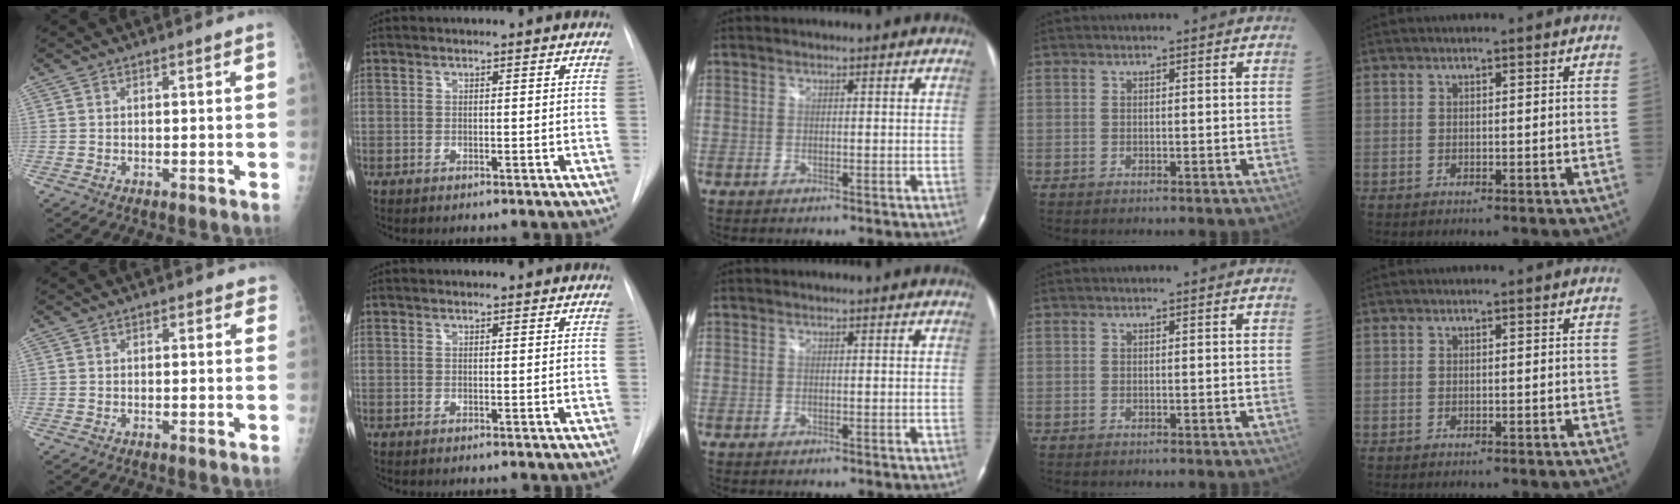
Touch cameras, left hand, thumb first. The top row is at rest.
{"thumb": {"total": 2.0, "force": [1.3, 1.2, 1.0], "torque": [0.009, -0.002, 0.010]}, "index": {"total": 1.5, "force": [1.4, 0.5, 0.4], "torque": [-0.010, 0.009, 0.008]}}